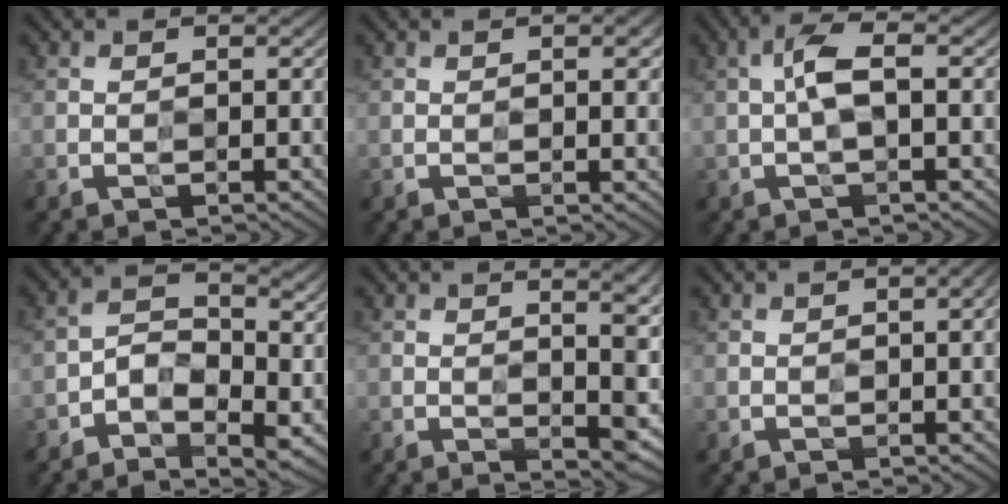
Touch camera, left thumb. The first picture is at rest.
{"total": 1.7, "force": [0.5, 0.3, 1.6], "torque": [-0.024, 0.000, 0.007]}
{"total": 3.5, "force": [0.2, 0.9, 3.4], "torque": [-0.074, 0.013, -0.003]}
{"total": 5.3, "force": [-2.0, 3.1, 3.8], "torque": [-0.065, 0.000, -0.045]}
{"total": 7.1, "force": [1.9, 1.9, 6.6], "torque": [-0.082, 0.001, 0.028]}
{"total": 3.0, "force": [0.3, 0.6, 2.9], "torque": [-0.040, 0.005, 0.003]}